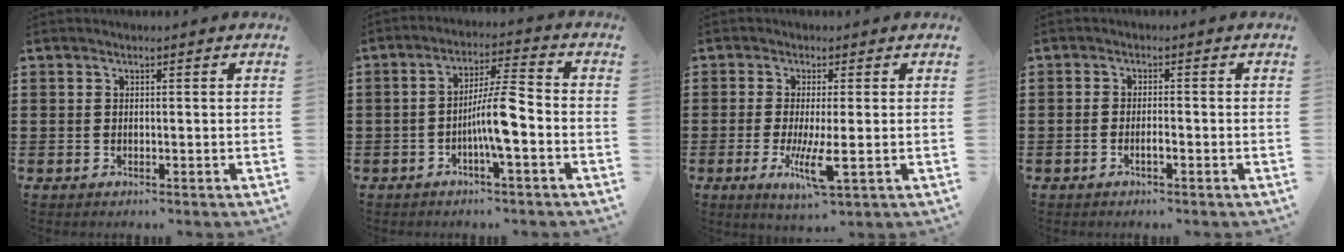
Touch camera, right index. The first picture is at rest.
{"total": 7.2, "force": [-2.2, 0.9, 6.8], "torque": [-0.123, 0.004, -0.044]}
{"total": 6.6, "force": [-1.5, 1.0, 6.3], "torque": [-0.134, -0.025, -0.029]}
{"total": 1.7, "force": [-0.9, 0.2, 1.4], "torque": [-0.026, -0.003, -0.015]}